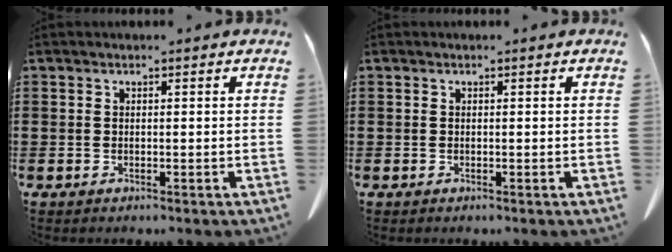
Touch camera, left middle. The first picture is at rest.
{"total": 0.0}